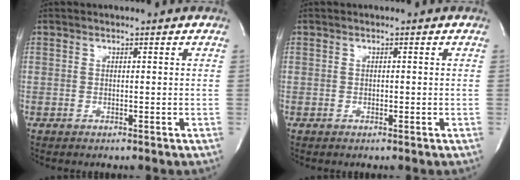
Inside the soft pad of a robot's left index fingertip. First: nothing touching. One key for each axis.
{"total": 0.9, "fx": -0.8, "fy": 0.2, "fz": 0.0, "tx": 0.002, "ty": -0.008, "tz": -0.014}